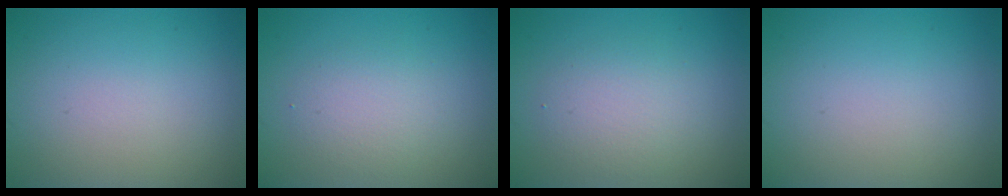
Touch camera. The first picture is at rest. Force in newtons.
{"total": 2.4, "press": 2.4, "slide": 0.3}
{"total": 2.9, "press": 2.9, "slide": 0.1}
{"total": 0.0}